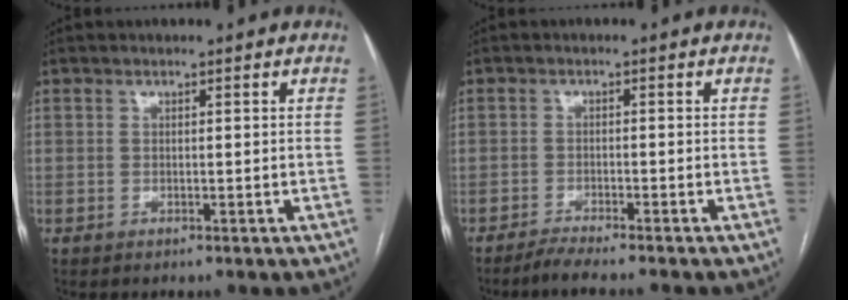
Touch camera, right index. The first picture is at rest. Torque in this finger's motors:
{"motor_torque": [-0.02, -0.02, -0.04, 0.00]}